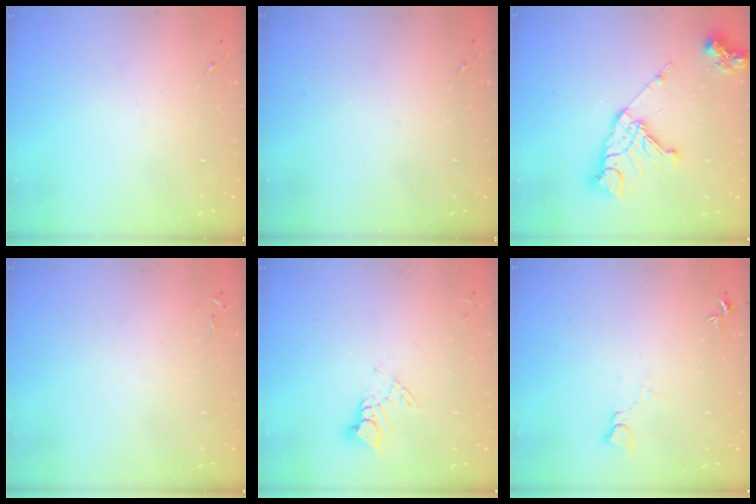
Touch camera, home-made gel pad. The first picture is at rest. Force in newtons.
{"total": 0.0}
{"total": 18.6, "press": 18.5, "slide": 2.1}
{"total": 2.6, "press": 2.6, "slide": 0.4}
{"total": 6.2, "press": 6.1, "slide": 0.4}
{"total": 4.3, "press": 4.3, "slide": 0.4}